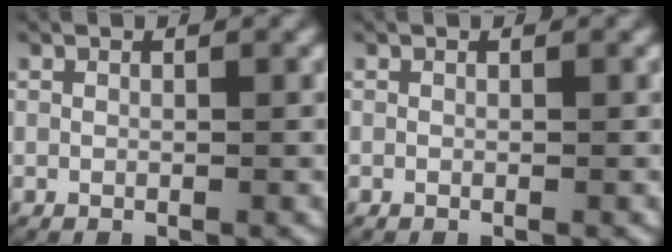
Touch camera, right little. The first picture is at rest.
{"total": 0.0}